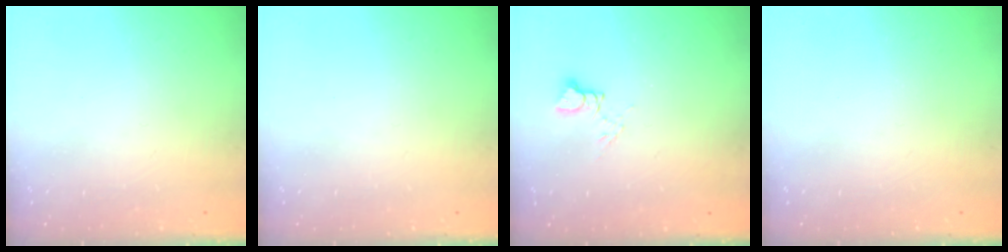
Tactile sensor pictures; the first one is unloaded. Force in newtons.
{"total": 0.0}
{"total": 6.1, "press": 6.1, "slide": 0.6}
{"total": 0.0}